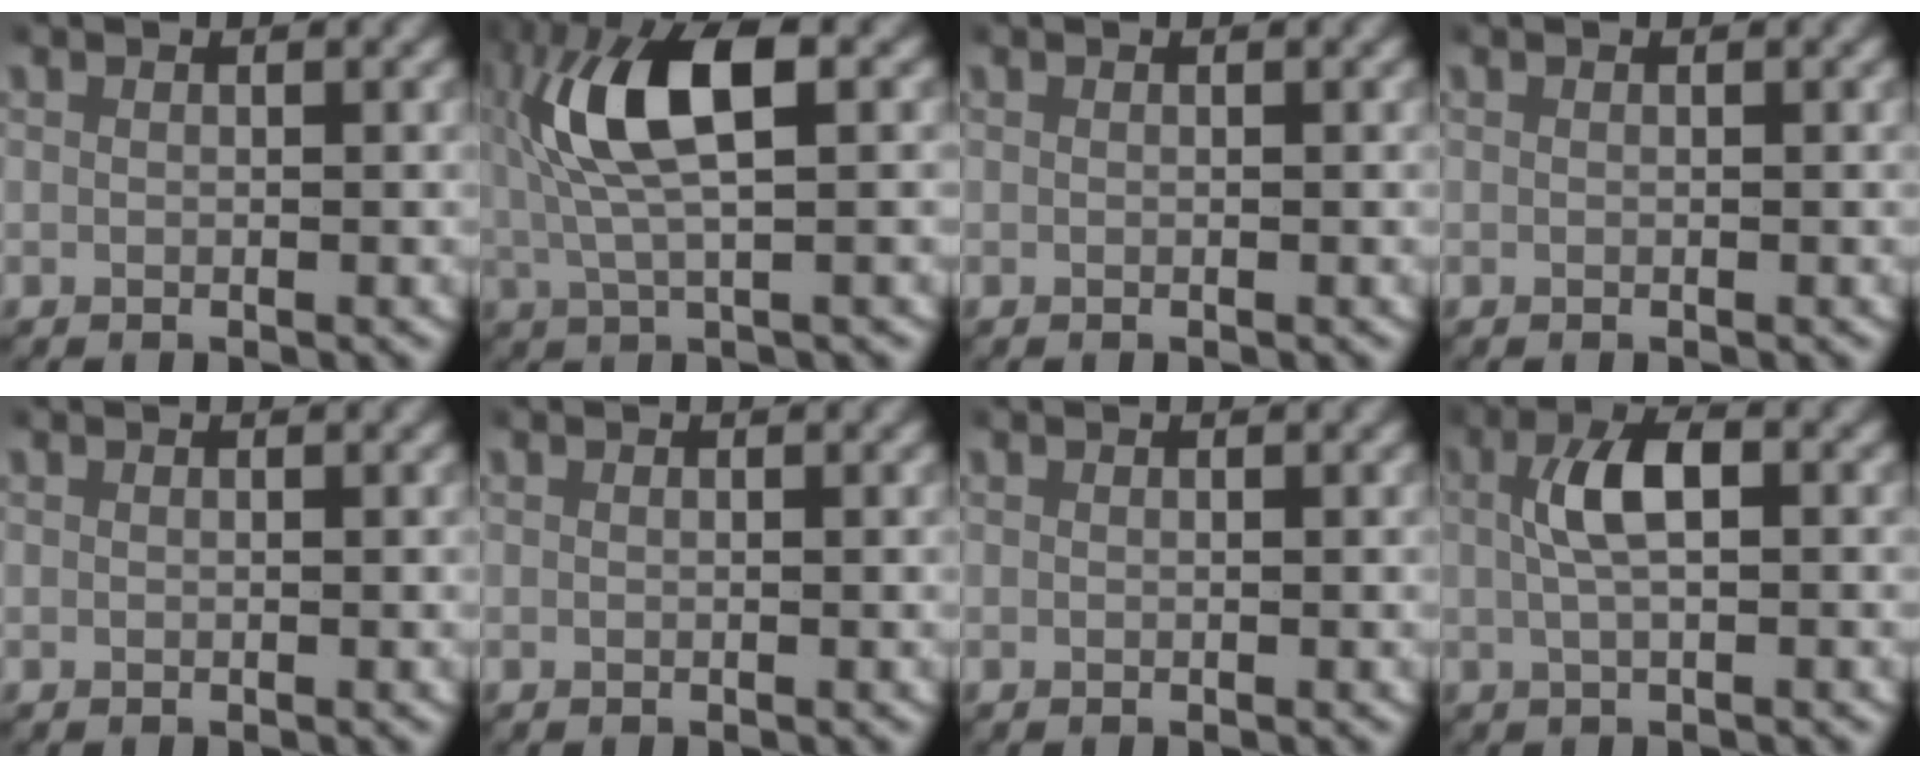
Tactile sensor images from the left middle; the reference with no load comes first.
{"total": 8.7, "force": [1.6, 3.2, 7.9], "torque": [-0.166, 0.014, 0.024]}
{"total": 0.0}
{"total": 0.0}
{"total": 0.0}
{"total": 0.0}
{"total": 0.0}
{"total": 3.6, "force": [0.3, 1.2, 3.4], "torque": [-0.065, 0.012, 0.000]}